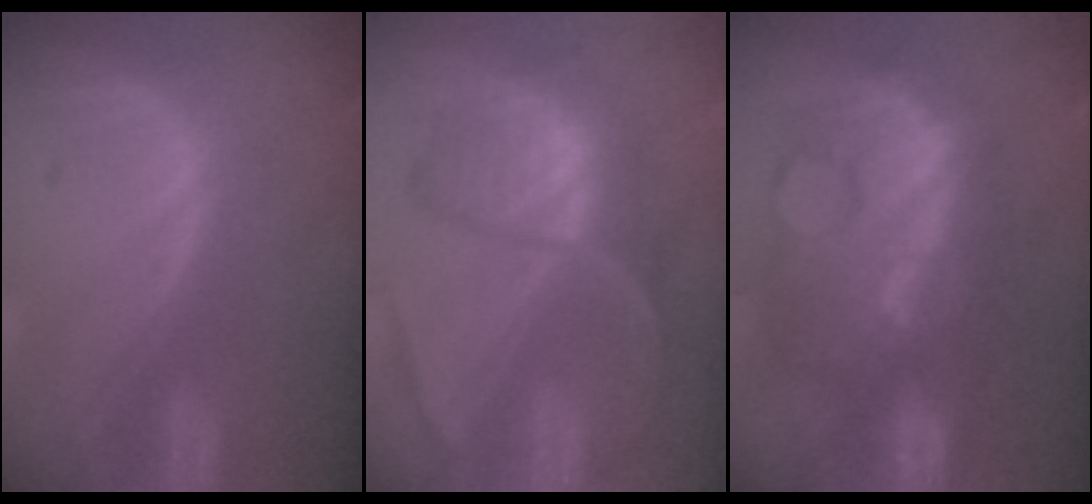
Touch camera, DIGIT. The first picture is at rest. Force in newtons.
{"total": 8.0, "press": 7.4, "slide": 2.9}
{"total": 12.3, "press": 12.2, "slide": 1.2}